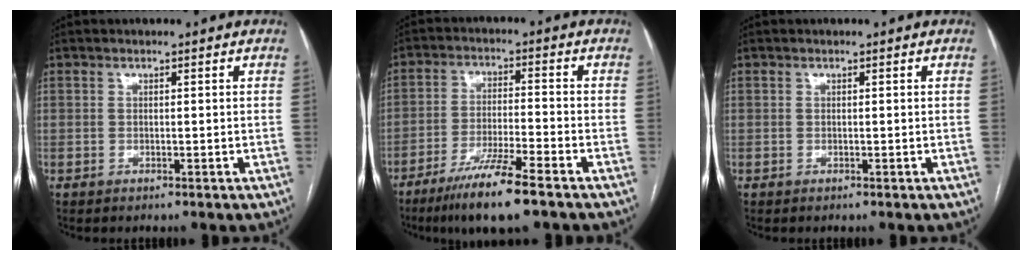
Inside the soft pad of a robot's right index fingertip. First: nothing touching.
{"total": 10.0, "force": [-7.0, 0.2, 7.2], "torque": [-0.132, -0.028, -0.126]}
{"total": 0.0}